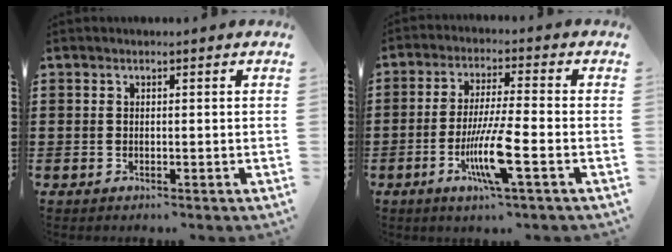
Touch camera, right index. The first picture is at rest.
{"total": 9.1, "force": [-3.4, 0.7, 8.4], "torque": [-0.171, -0.018, -0.067]}